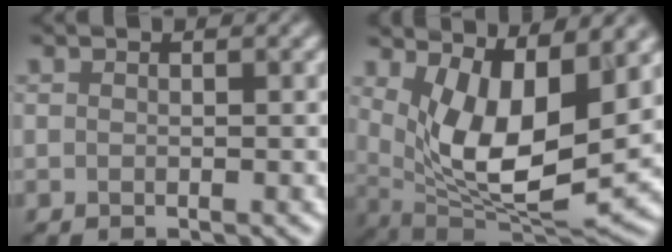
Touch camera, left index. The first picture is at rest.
{"total": 8.8, "force": [1.7, 3.8, 7.8], "torque": [-0.150, -0.026, 0.056]}